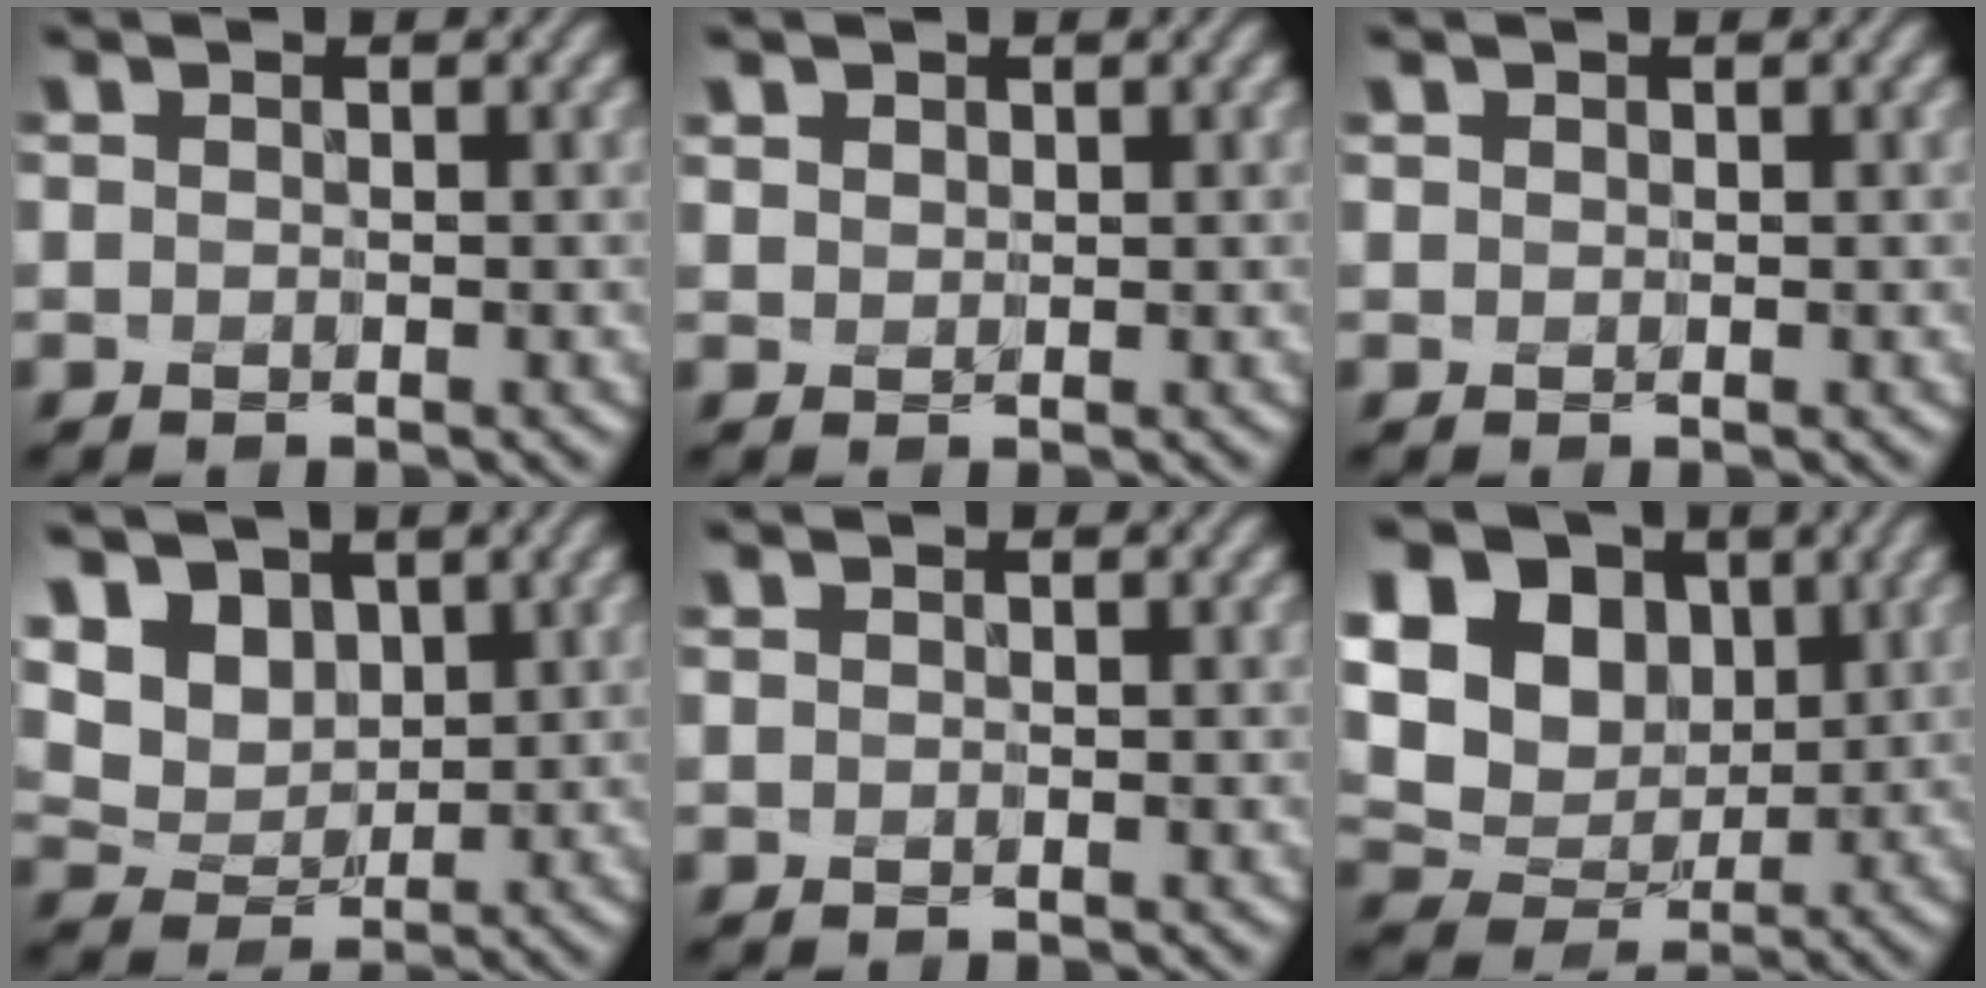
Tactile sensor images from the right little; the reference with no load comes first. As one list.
[{"total": 1.6, "force": [1.0, 1.1, 0.5], "torque": [-0.024, 0.006, 0.022]}, {"total": 0.5, "force": [0.3, 0.4, 0.2], "torque": [-0.010, 0.008, 0.005]}, {"total": 9.3, "force": [4.9, 6.7, 4.2], "torque": [-0.106, 0.018, 0.091]}, {"total": 0.0}, {"total": 11.9, "force": [3.8, 9.4, 6.2], "torque": [-0.137, 0.020, 0.078]}]